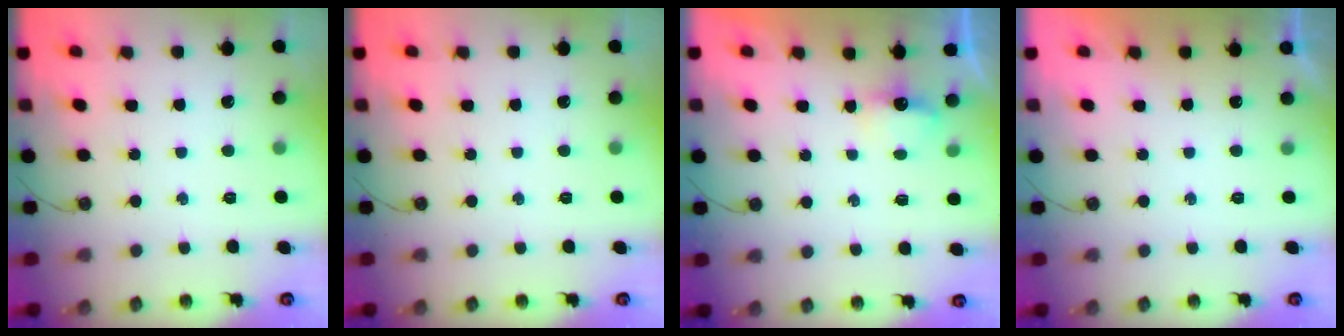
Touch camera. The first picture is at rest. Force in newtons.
{"total": 0.0}
{"total": 4.0, "press": 3.9, "slide": 0.6}
{"total": 0.0}